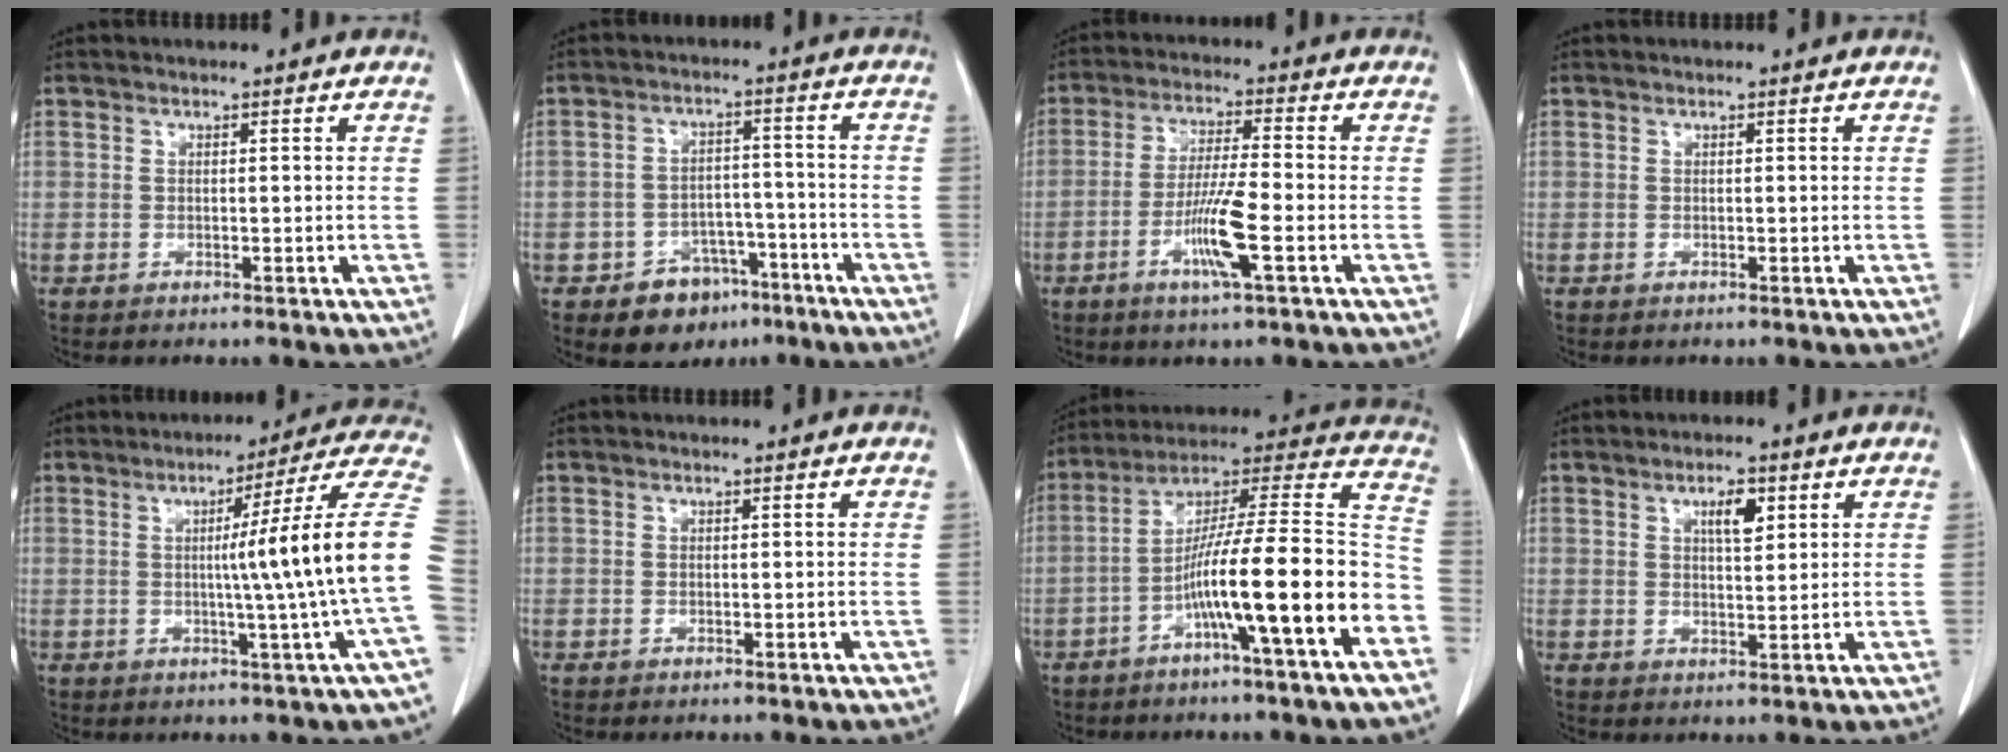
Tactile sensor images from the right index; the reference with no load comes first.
{"total": 7.3, "force": [-4.6, 5.2, 2.5], "torque": [-0.035, 0.019, -0.062]}
{"total": 8.3, "force": [-3.0, 0.0, 7.7], "torque": [-0.149, -0.010, -0.059]}
{"total": 0.0}
{"total": 15.4, "force": [-0.7, -3.3, 15.1], "torque": [-0.187, -0.001, -0.015]}
{"total": 0.0}
{"total": 19.5, "force": [-7.1, 0.3, 18.2], "torque": [-0.257, 0.018, -0.119]}
{"total": 3.7, "force": [1.7, 1.1, 3.1], "torque": [-0.052, -0.001, 0.029]}